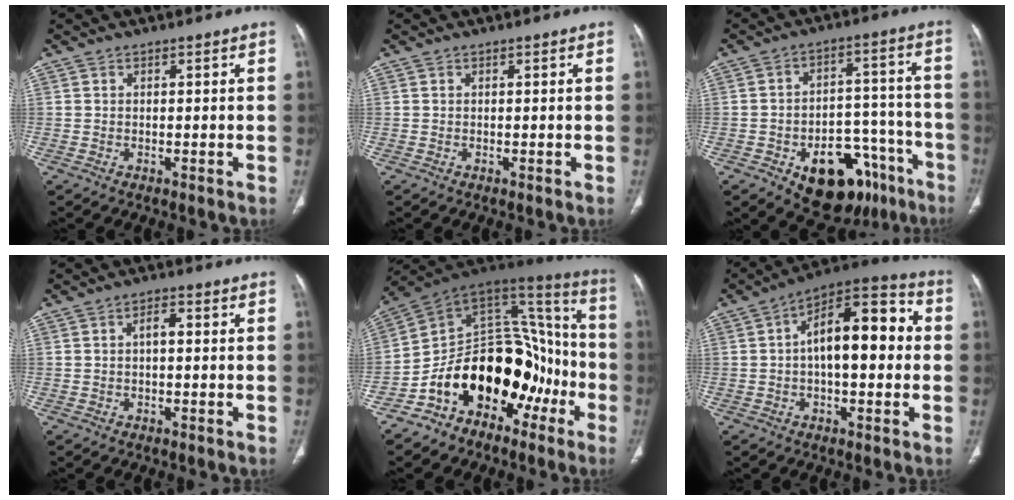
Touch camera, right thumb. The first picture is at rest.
{"total": 0.0}
{"total": 18.8, "force": [-10.0, 11.2, 11.4], "torque": [-0.104, 0.076, -0.131]}
{"total": 2.3, "force": [0.0, 1.1, 2.0], "torque": [-0.028, 0.013, -0.003]}
{"total": 25.6, "force": [-9.2, 16.6, 17.1], "torque": [-0.235, 0.120, -0.140]}
{"total": 16.3, "force": [1.1, 7.7, 14.4], "torque": [-0.197, 0.046, 0.007]}